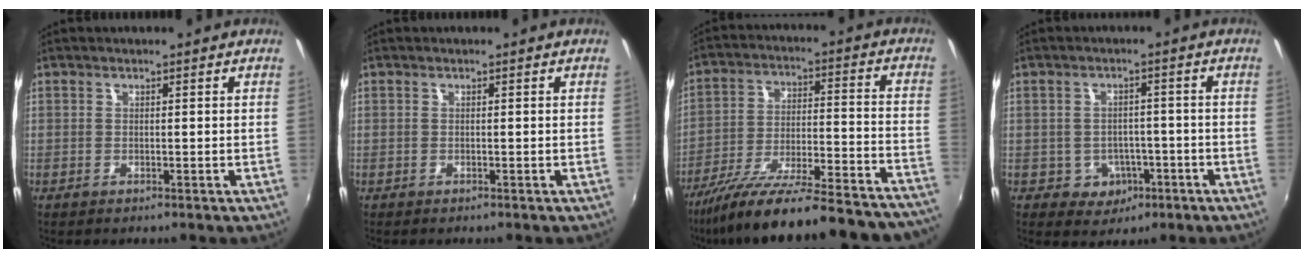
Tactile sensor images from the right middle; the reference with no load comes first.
{"total": 0.5, "force": [-0.5, 0.1, 0.2], "torque": [-0.004, -0.001, -0.006]}
{"total": 31.4, "force": [-28.0, 3.5, 13.6], "torque": [-0.210, -0.065, -0.395]}
{"total": 5.4, "force": [-2.2, 4.8, 1.3], "torque": [-0.039, 0.010, -0.017]}